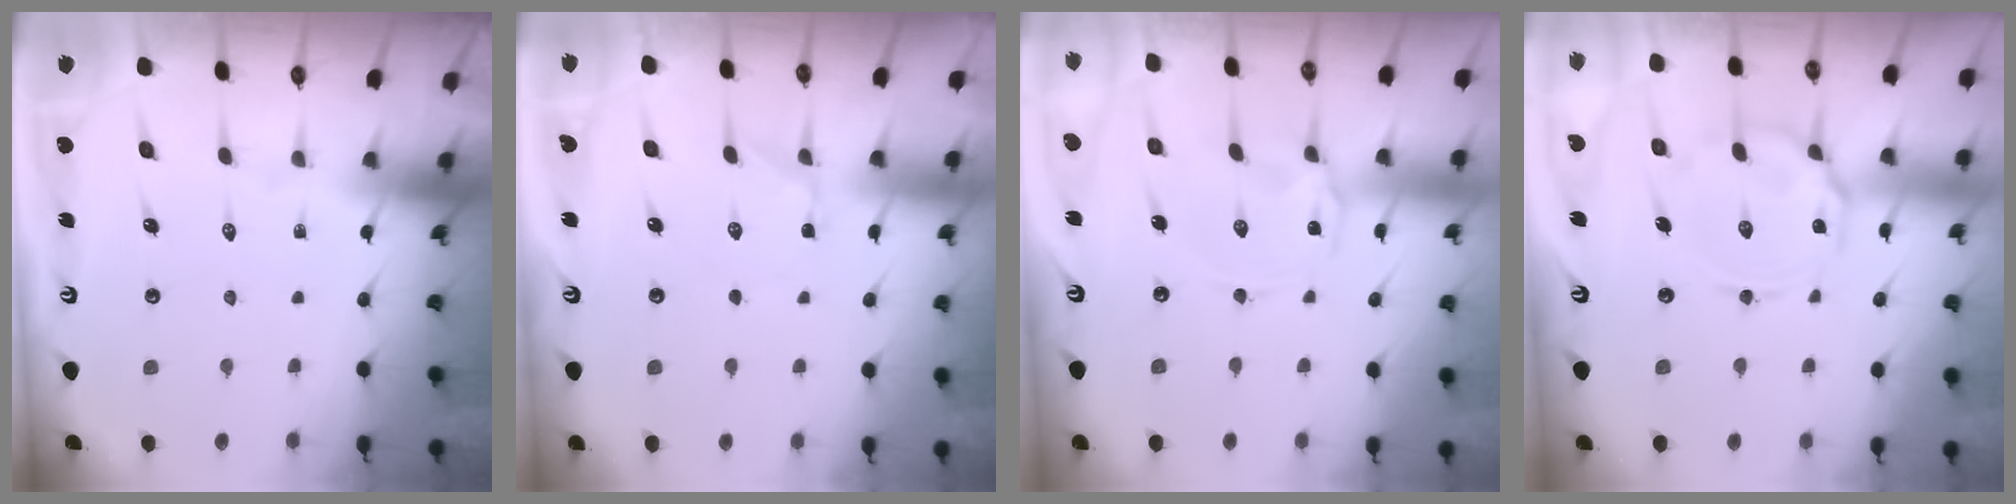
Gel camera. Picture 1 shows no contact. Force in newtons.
{"total": 2.2, "press": 2.2, "slide": 0.6}
{"total": 1.1, "press": 1.0, "slide": 0.4}
{"total": 11.1, "press": 11.1, "slide": 0.8}